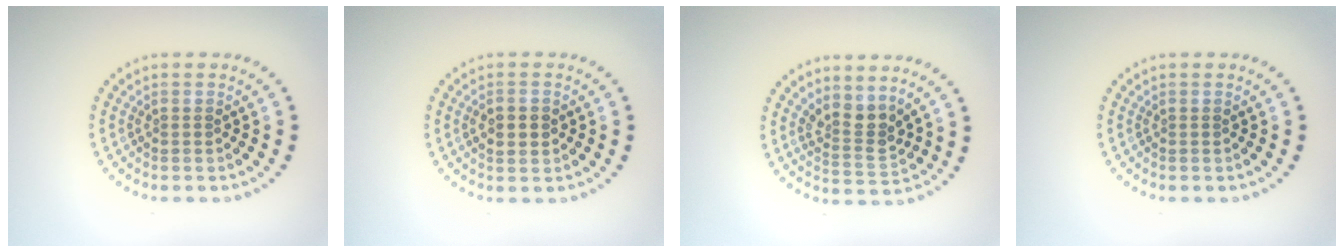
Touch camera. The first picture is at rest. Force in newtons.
{"total": 2.2, "press": 2.2, "slide": 0.2}
{"total": 2.7, "press": 2.2, "slide": 1.7}
{"total": 0.0}